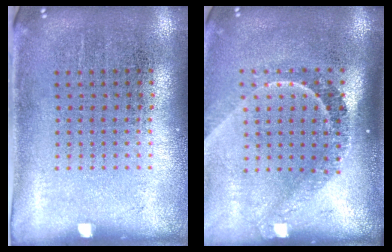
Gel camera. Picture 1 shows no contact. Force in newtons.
{"total": 2.2, "press": 1.5, "slide": 1.5}